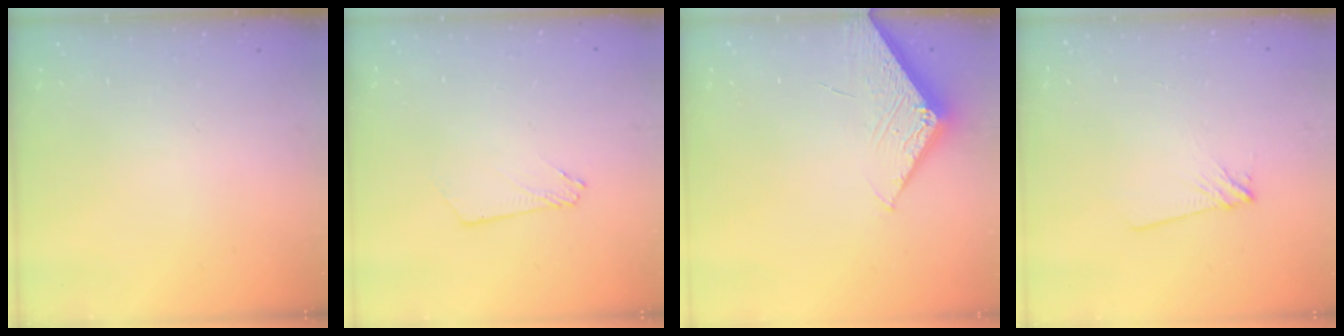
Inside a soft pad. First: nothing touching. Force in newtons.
{"total": 2.5, "press": 2.5, "slide": 0.2}
{"total": 4.3, "press": 4.2, "slide": 0.4}
{"total": 3.3, "press": 3.3, "slide": 0.3}